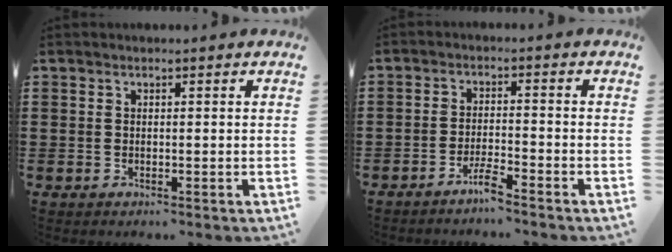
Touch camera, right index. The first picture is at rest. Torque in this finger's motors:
{"motor_torque": [0.27, -0.24, 0.14, 0.03]}